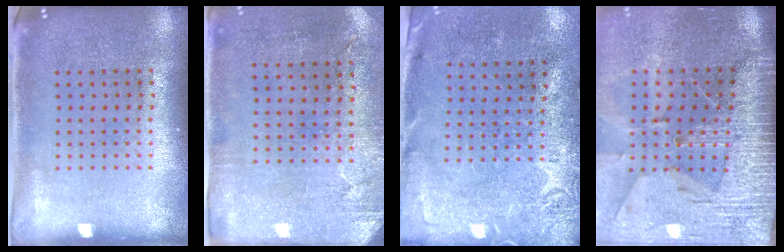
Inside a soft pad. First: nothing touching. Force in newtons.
{"total": 2.8, "press": 2.3, "slide": 1.7}
{"total": 2.9, "press": 2.2, "slide": 1.8}
{"total": 4.0, "press": 3.5, "slide": 2.0}